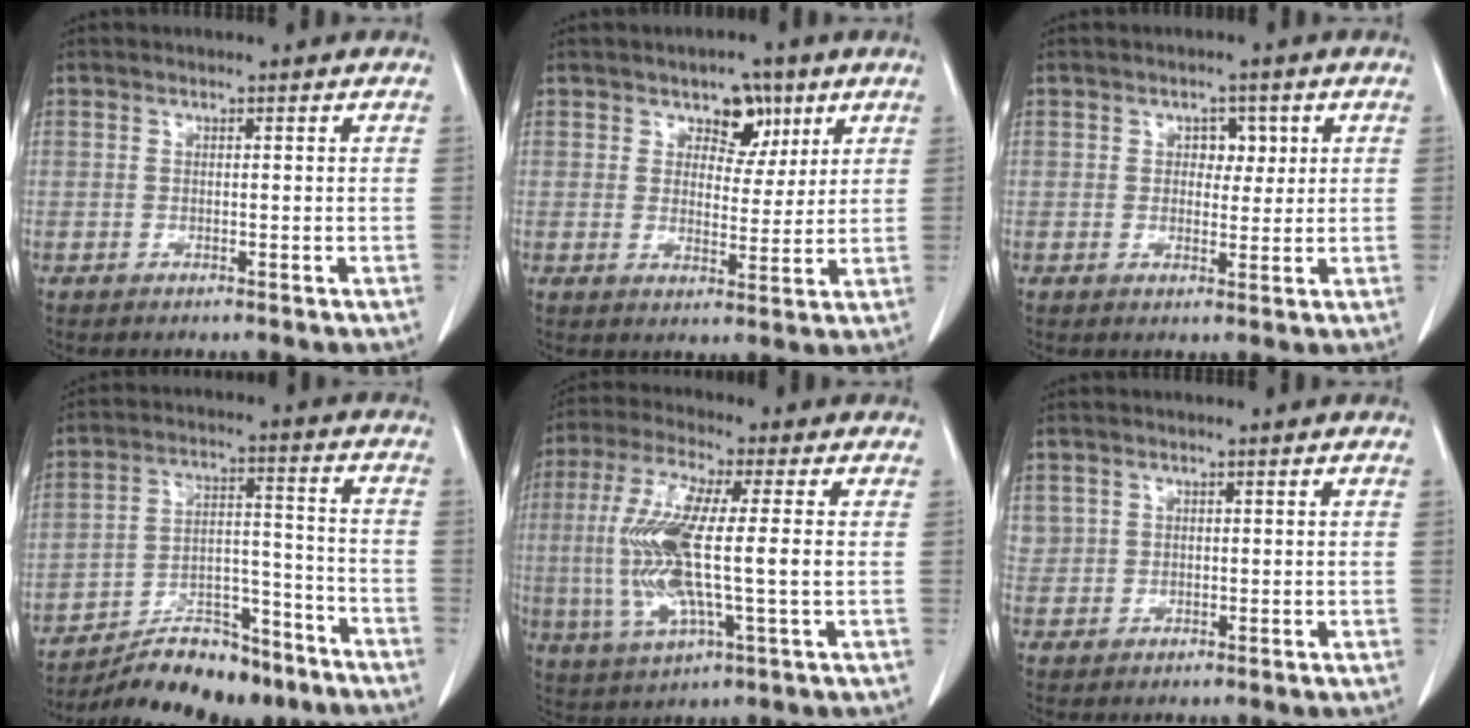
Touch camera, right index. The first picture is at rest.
{"total": 5.8, "force": [3.2, 3.8, 3.0], "torque": [-0.030, 0.007, 0.046]}
{"total": 3.1, "force": [1.0, 2.1, 2.0], "torque": [-0.020, 0.006, 0.012]}
{"total": 15.2, "force": [-13.2, 4.6, 5.9], "torque": [-0.089, 0.035, -0.212]}
{"total": 13.9, "force": [-0.3, 1.8, 13.8], "torque": [-0.293, -0.004, -0.007]}
{"total": 1.9, "force": [0.8, 1.8, 0.1], "torque": [0.014, 0.006, 0.011]}